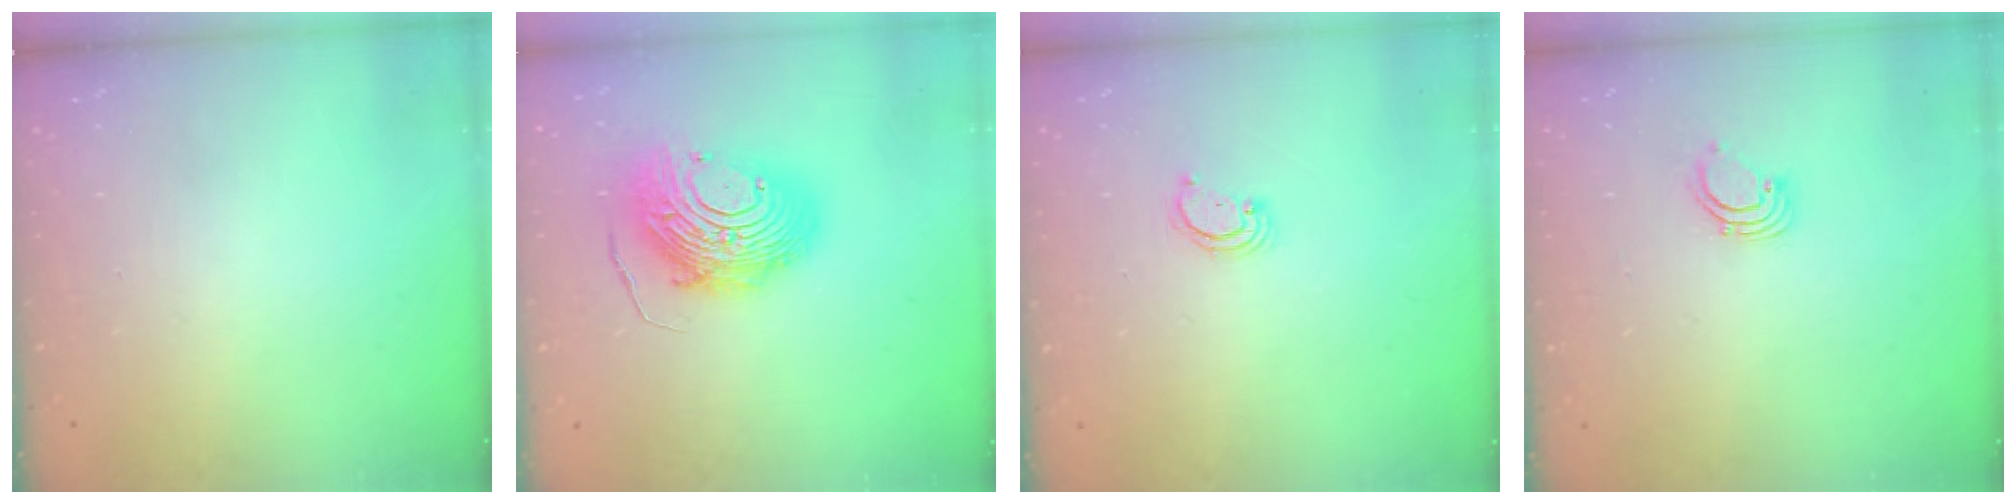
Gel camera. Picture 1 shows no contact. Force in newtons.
{"total": 14.6, "press": 14.6, "slide": 1.3}
{"total": 1.7, "press": 1.7, "slide": 0.1}
{"total": 2.2, "press": 2.2, "slide": 0.2}